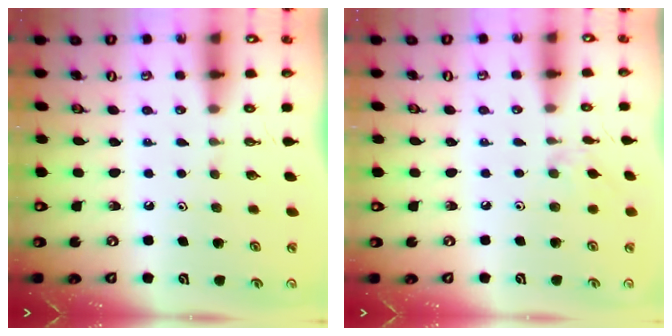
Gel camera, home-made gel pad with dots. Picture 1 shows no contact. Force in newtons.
{"total": 2.8, "press": 2.7, "slide": 0.4}